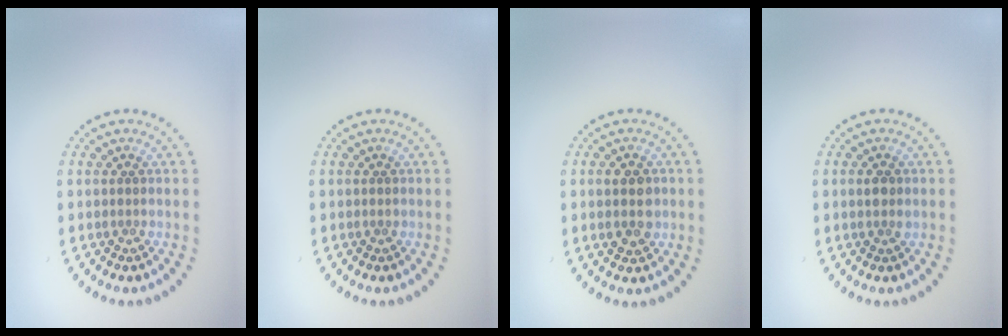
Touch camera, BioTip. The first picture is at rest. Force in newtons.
{"total": 0.0}
{"total": 3.0, "press": 3.0, "slide": 0.1}
{"total": 1.1, "press": 1.0, "slide": 0.4}